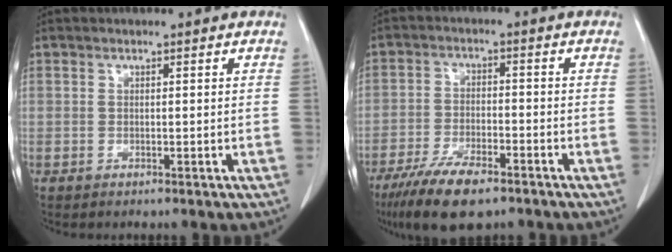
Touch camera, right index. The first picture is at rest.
{"total": 9.7, "force": [-6.8, 2.7, 6.4], "torque": [-0.115, -0.016, -0.118]}